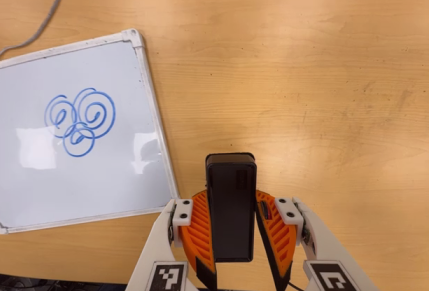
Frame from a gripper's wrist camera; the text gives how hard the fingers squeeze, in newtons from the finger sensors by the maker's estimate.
{"total": 7.0, "left": 6.3, "right": 7.7}